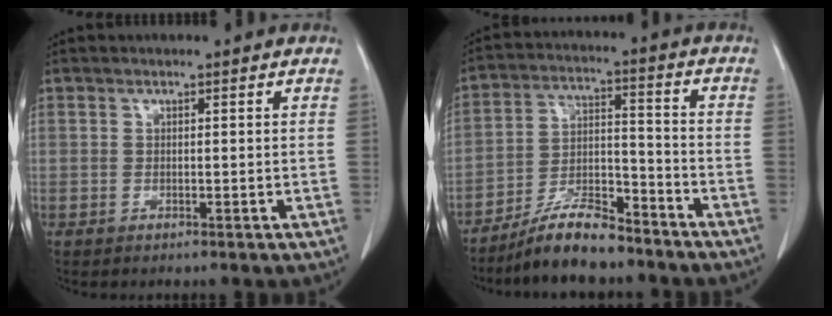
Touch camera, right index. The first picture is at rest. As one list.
[{"total": 10.2, "force": [-8.6, 2.4, 5.0], "torque": [-0.093, 0.006, -0.157]}]